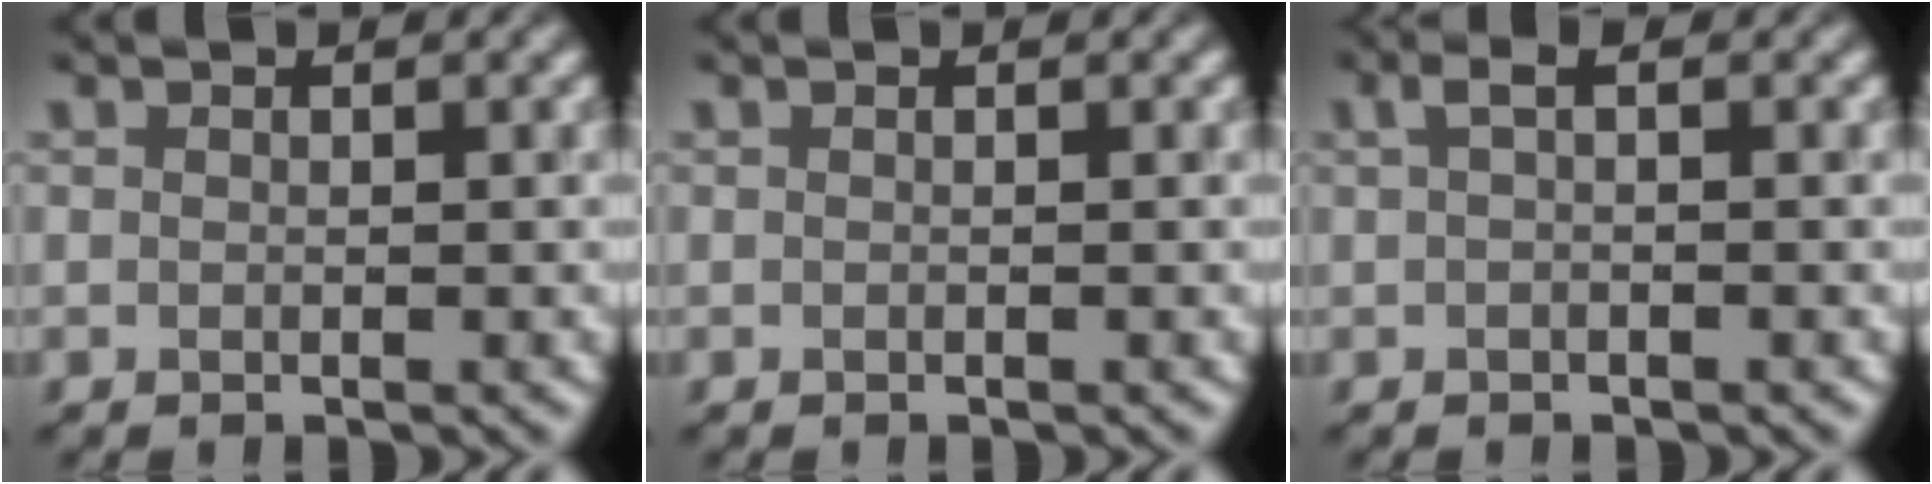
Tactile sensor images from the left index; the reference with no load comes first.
{"total": 0.0}
{"total": 1.0, "force": [0.4, 0.1, 0.9], "torque": [-0.017, 0.011, 0.009]}